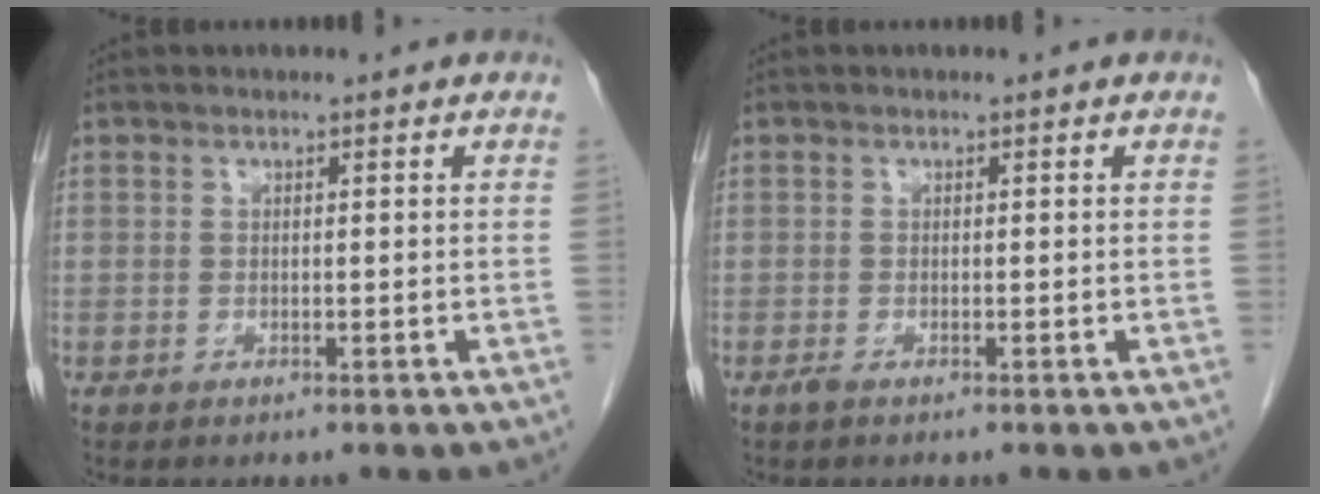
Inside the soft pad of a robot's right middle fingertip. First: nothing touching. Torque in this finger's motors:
{"motor_torque": [0.19, -0.09, 0.00, 0.01]}